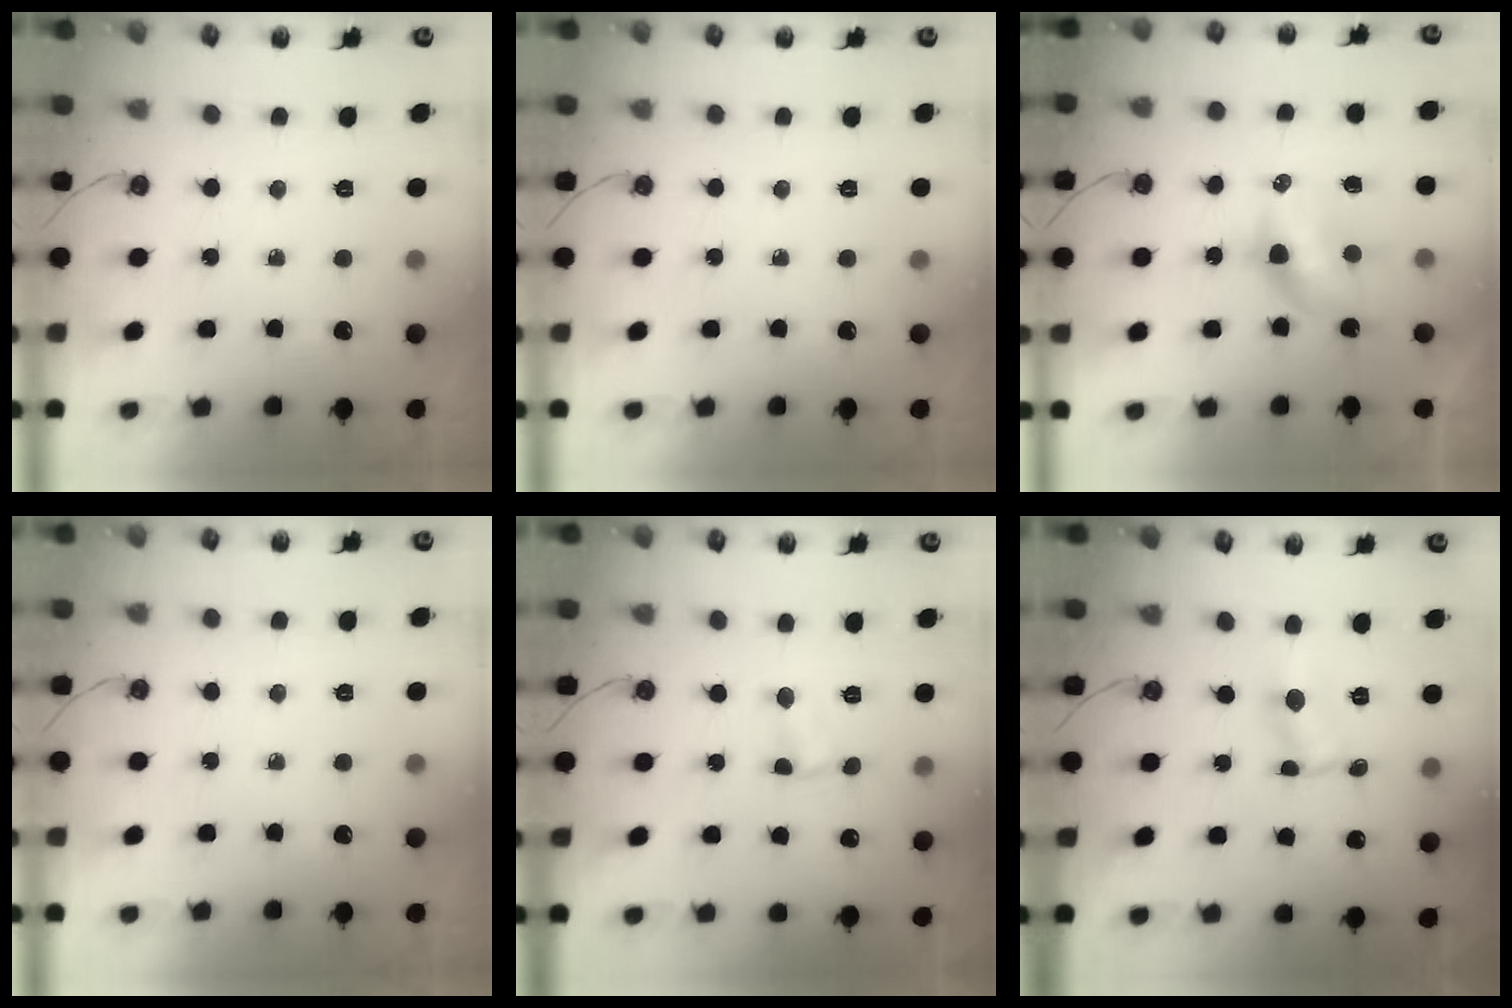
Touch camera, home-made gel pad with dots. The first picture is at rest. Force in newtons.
{"total": 0.0}
{"total": 7.6, "press": 7.6, "slide": 0.5}
{"total": 0.0}
{"total": 1.8, "press": 1.8, "slide": 0.2}
{"total": 0.9, "press": 0.9, "slide": 0.1}